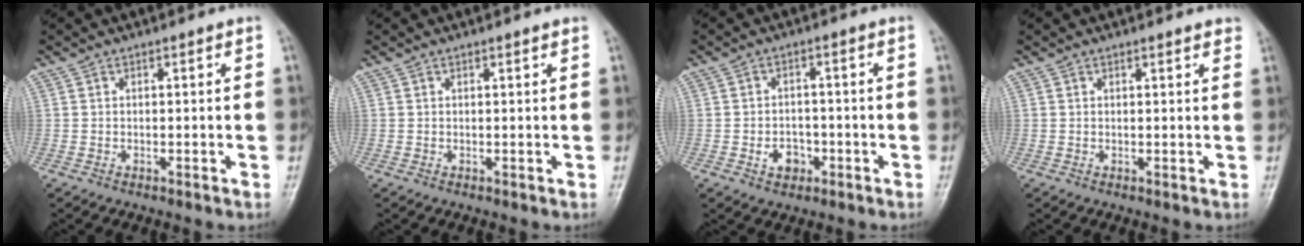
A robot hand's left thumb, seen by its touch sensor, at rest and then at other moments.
{"total": 0.7, "force": [0.5, 0.0, 0.4], "torque": [-0.008, 0.000, 0.008]}
{"total": 4.2, "force": [-1.7, 3.3, 2.1], "torque": [-0.015, 0.015, -0.024]}
{"total": 1.7, "force": [1.4, 0.4, 0.9], "torque": [-0.005, -0.001, 0.015]}